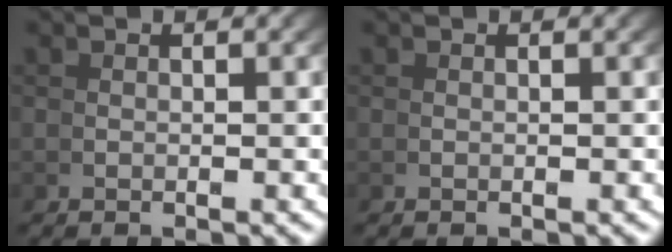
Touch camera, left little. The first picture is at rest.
{"total": 0.0}